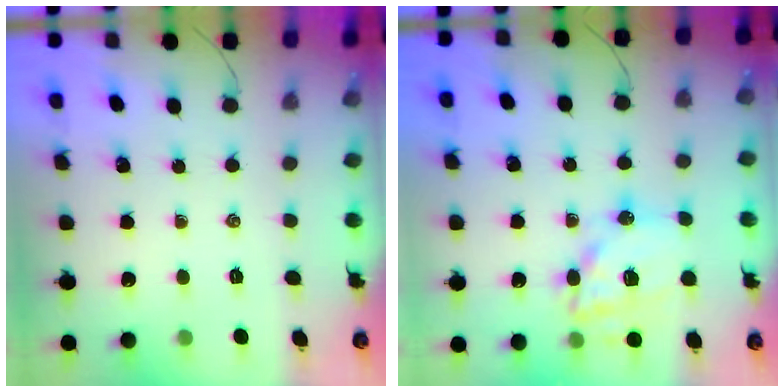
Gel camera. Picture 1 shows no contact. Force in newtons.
{"total": 16.9, "press": 16.5, "slide": 3.6}